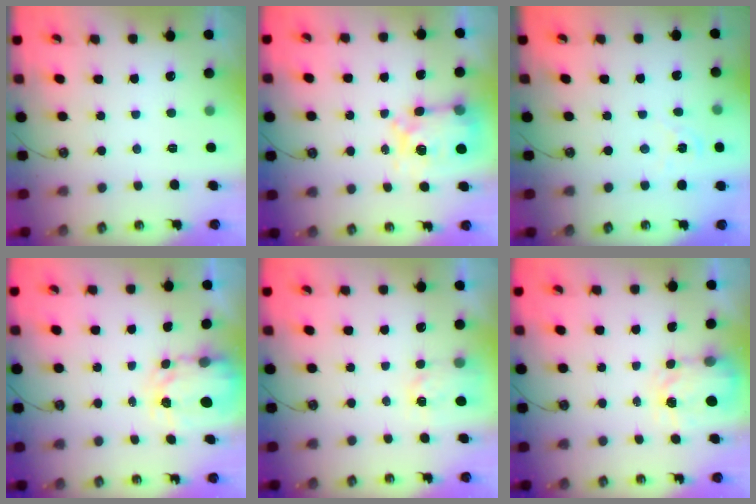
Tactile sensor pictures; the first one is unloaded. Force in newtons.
{"total": 7.4, "press": 7.4, "slide": 0.7}
{"total": 1.8, "press": 1.8, "slide": 0.3}
{"total": 3.7, "press": 3.7, "slide": 0.3}
{"total": 3.0, "press": 2.9, "slide": 0.3}
{"total": 3.6, "press": 3.5, "slide": 0.6}